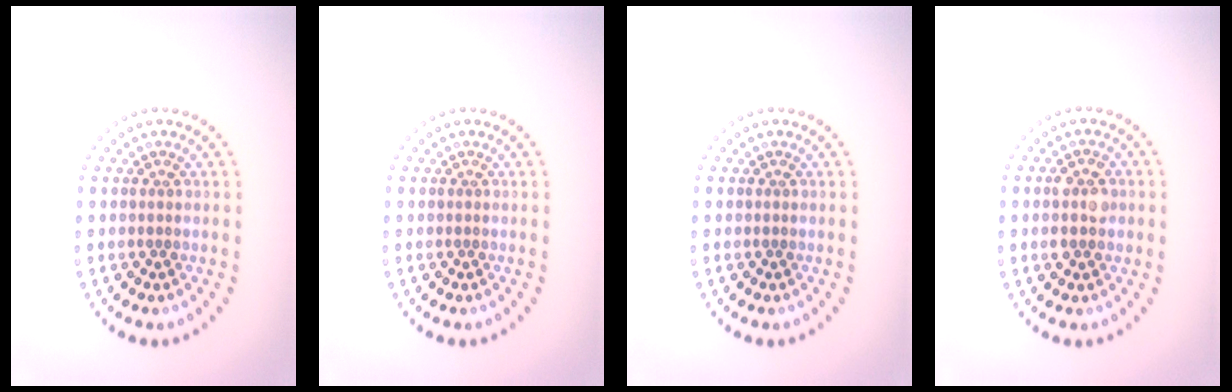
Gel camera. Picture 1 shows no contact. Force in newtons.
{"total": 0.0}
{"total": 0.0}
{"total": 2.8, "press": 2.8, "slide": 0.2}